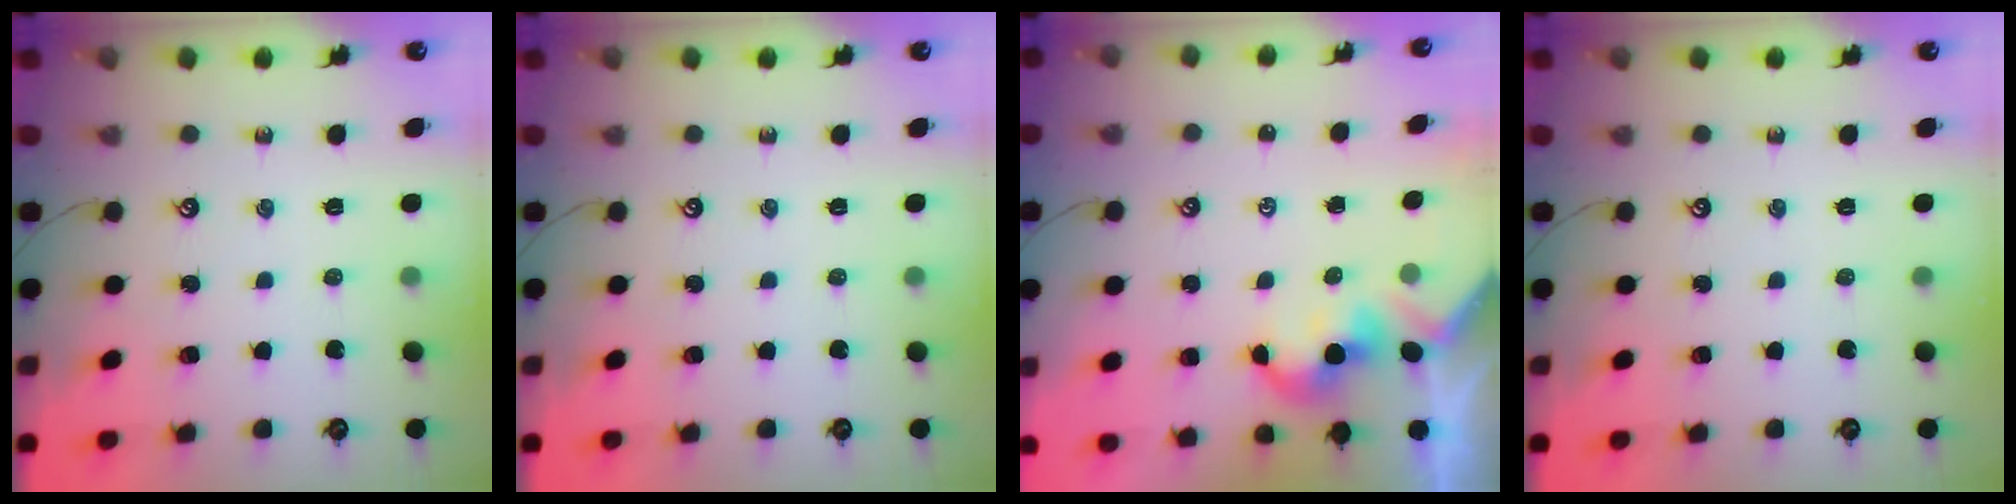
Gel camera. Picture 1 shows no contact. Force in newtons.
{"total": 0.0}
{"total": 2.1, "press": 2.1, "slide": 0.3}
{"total": 0.0}